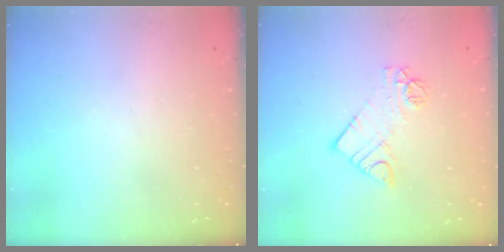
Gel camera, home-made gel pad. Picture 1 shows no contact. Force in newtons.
{"total": 9.4, "press": 9.4, "slide": 0.7}